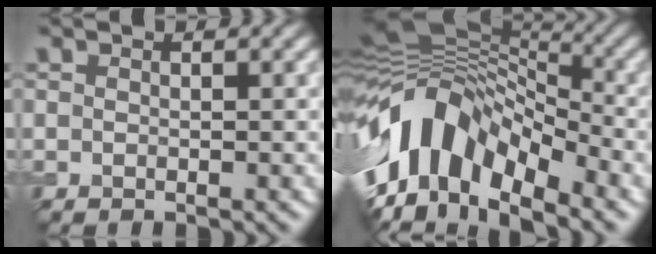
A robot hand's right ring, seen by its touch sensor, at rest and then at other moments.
{"total": 13.0, "force": [-4.4, 7.6, 9.7], "torque": [-0.175, 0.022, -0.095]}